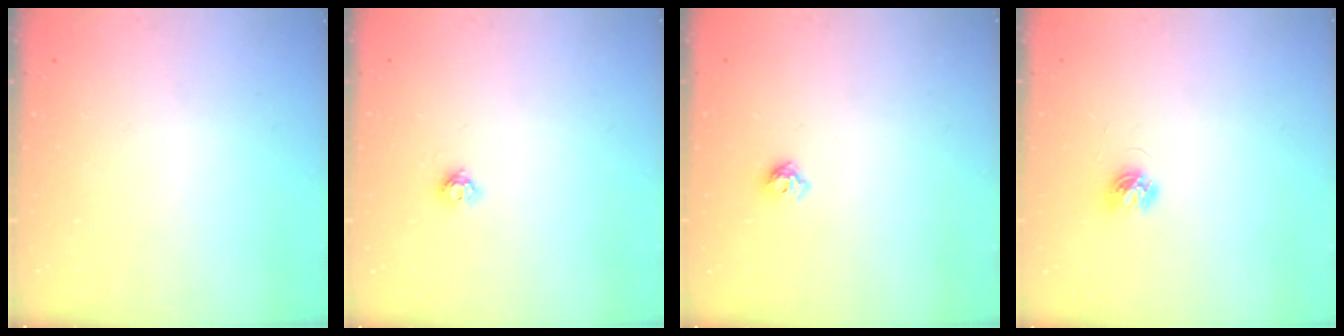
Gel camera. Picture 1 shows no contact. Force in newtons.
{"total": 4.3, "press": 4.3, "slide": 0.6}
{"total": 5.6, "press": 5.6, "slide": 0.9}
{"total": 4.6, "press": 4.6, "slide": 0.5}